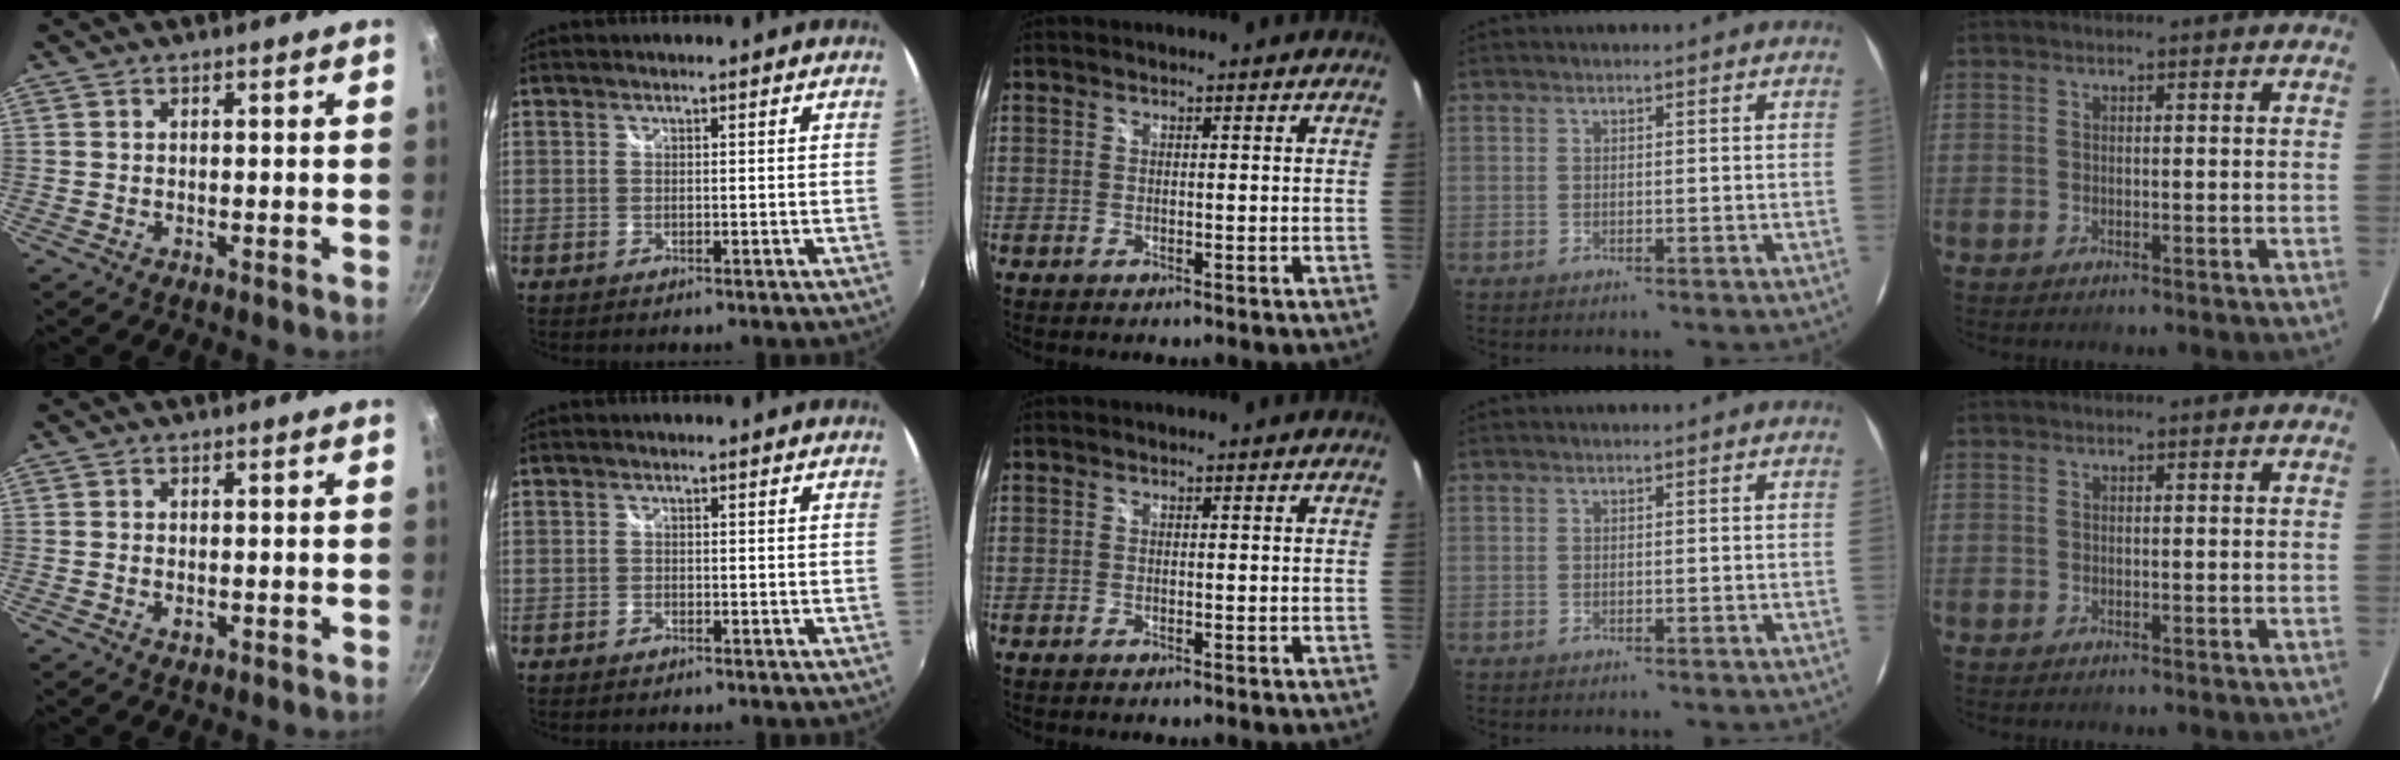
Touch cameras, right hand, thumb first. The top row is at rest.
{"thumb": {"total": 1.4, "force": [-0.4, 0.9, 0.9], "torque": [-0.015, 0.000, -0.006]}, "index": {"total": 0.9, "force": [-0.7, 0.6, 0.1], "torque": [-0.005, -0.002, -0.014]}}